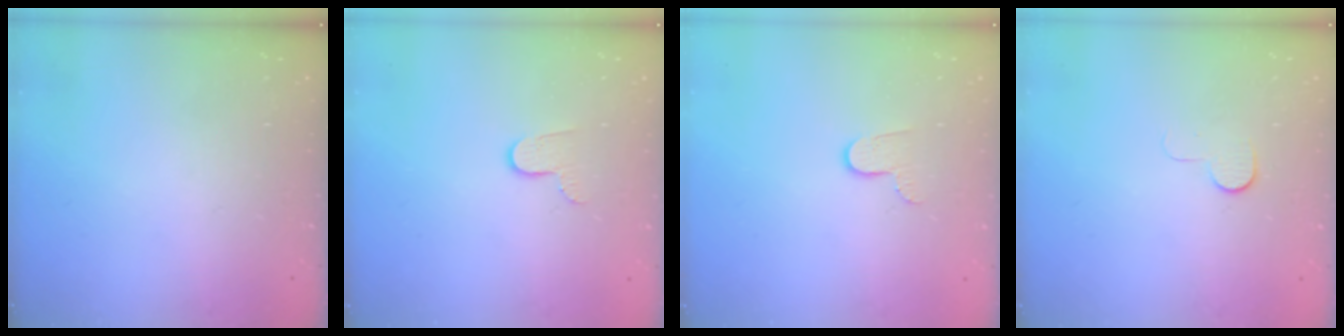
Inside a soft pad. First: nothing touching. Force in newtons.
{"total": 4.6, "press": 4.6, "slide": 0.5}
{"total": 4.6, "press": 4.6, "slide": 0.5}
{"total": 5.3, "press": 5.3, "slide": 0.5}